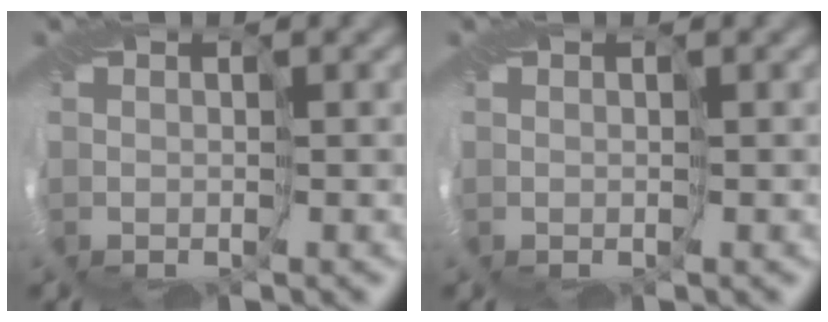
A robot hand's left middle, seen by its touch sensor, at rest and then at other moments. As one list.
[{"total": 0.0}]